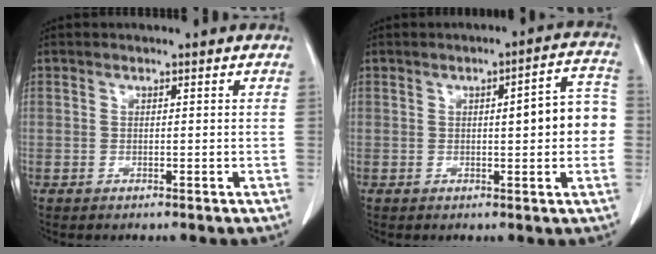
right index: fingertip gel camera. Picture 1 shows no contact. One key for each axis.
{"total": 7.6, "fx": 0.0, "fy": 1.6, "fz": 7.5, "tx": -0.092, "ty": 0.025, "tz": -0.001}